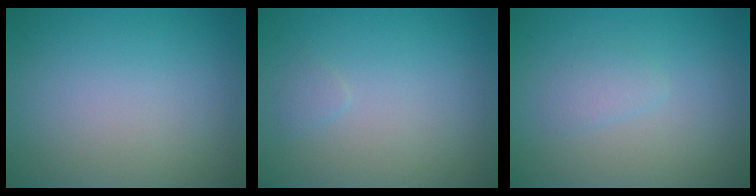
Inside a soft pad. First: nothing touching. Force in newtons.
{"total": 0.6, "press": 0.6, "slide": 0.1}
{"total": 1.1, "press": 1.1, "slide": 0.0}